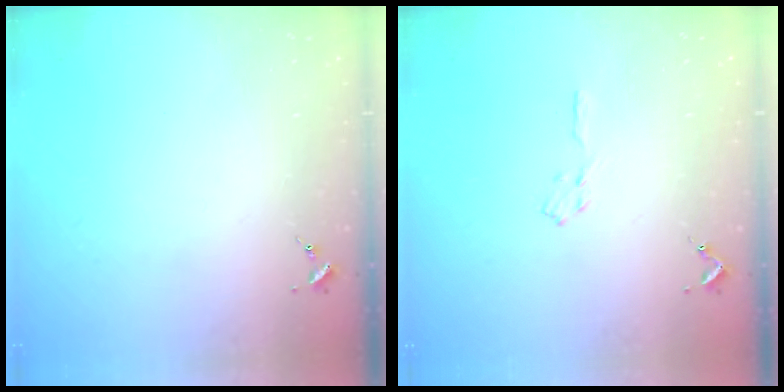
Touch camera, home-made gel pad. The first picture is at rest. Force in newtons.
{"total": 3.2, "press": 3.1, "slide": 0.4}